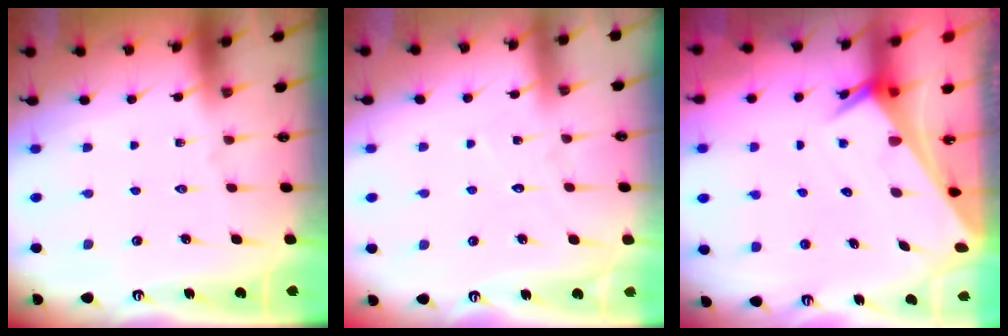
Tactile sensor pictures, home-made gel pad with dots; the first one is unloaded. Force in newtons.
{"total": 4.9, "press": 4.9, "slide": 0.4}
{"total": 2.9, "press": 2.9, "slide": 0.2}